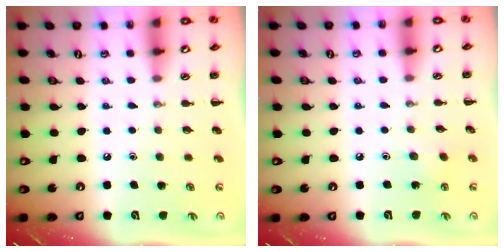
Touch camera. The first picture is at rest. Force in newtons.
{"total": 2.4, "press": 2.3, "slide": 0.6}